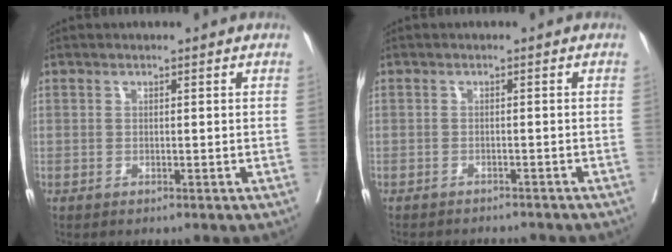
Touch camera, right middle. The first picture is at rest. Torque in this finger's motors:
{"motor_torque": [0.98, -1.15, 0.11, 0.07]}